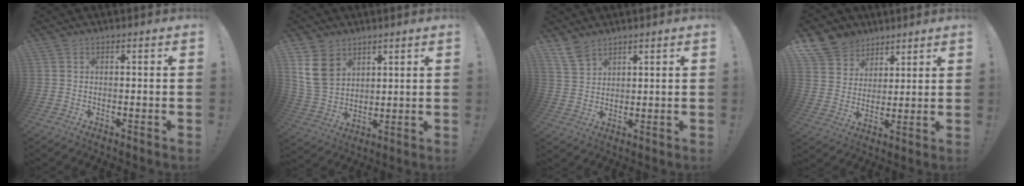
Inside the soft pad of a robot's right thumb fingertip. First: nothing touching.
{"total": 11.8, "force": [6.3, 8.8, 4.8], "torque": [-0.082, -0.029, 0.129]}
{"total": 5.9, "force": [4.7, 2.9, 2.2], "torque": [-0.034, -0.026, 0.089]}
{"total": 9.8, "force": [6.4, 7.4, 1.4], "torque": [-0.028, -0.050, 0.130]}